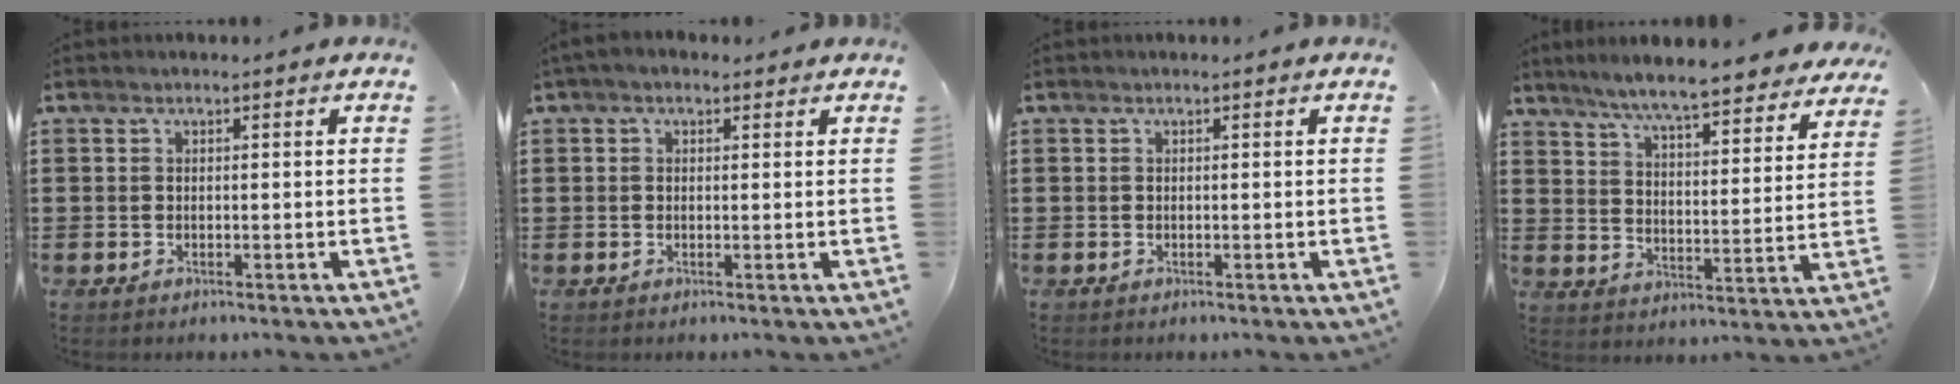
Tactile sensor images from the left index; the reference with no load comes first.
{"total": 1.3, "force": [0.4, 0.9, 0.9], "torque": [-0.018, 0.007, 0.007]}
{"total": 0.0}
{"total": 6.6, "force": [6.2, -0.3, 2.3], "torque": [-0.074, -0.042, 0.104]}